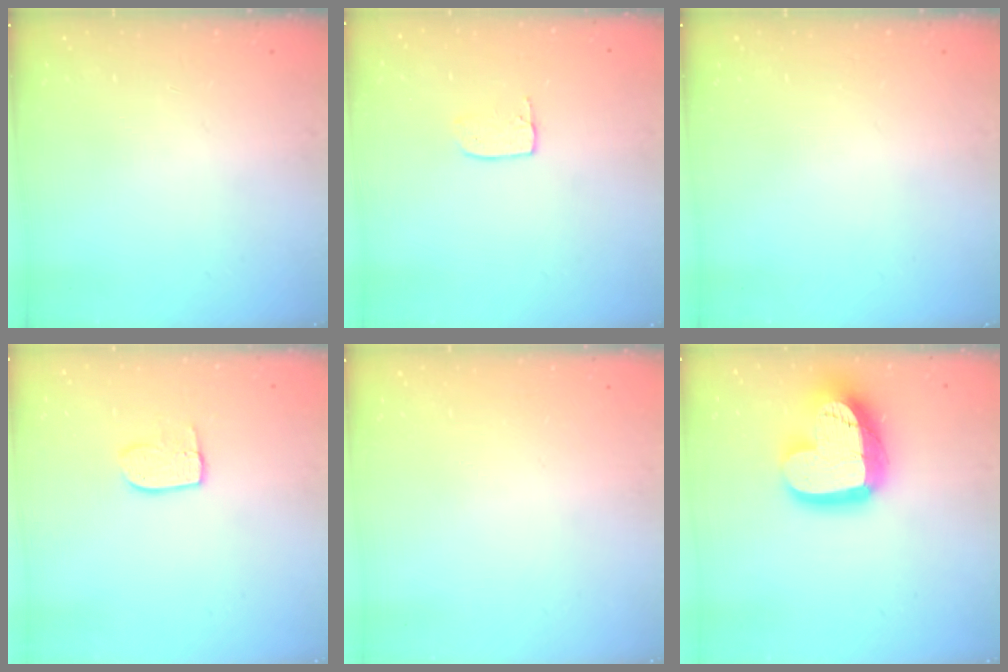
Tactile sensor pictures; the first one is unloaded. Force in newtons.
{"total": 3.6, "press": 3.6, "slide": 0.2}
{"total": 0.0}
{"total": 6.7, "press": 6.7, "slide": 0.2}
{"total": 0.0}
{"total": 19.9, "press": 19.9, "slide": 1.5}